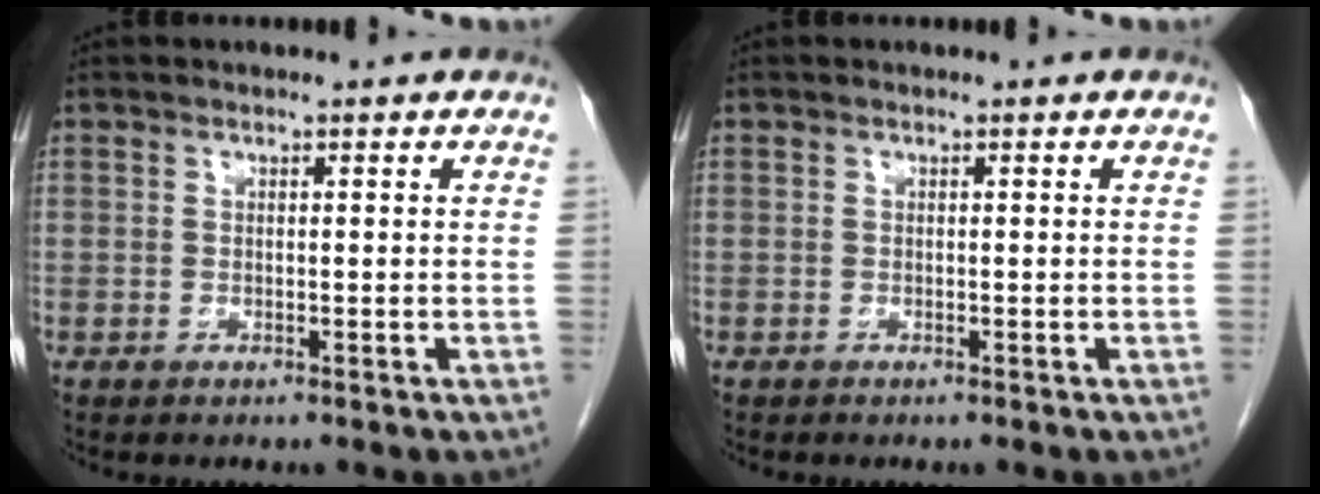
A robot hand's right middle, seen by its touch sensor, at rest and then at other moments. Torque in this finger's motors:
{"motor_torque": [0.05, 0.00, -0.01, 0.01]}